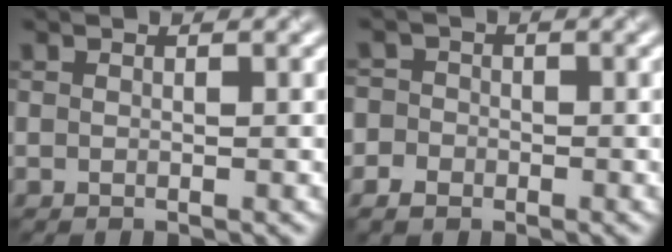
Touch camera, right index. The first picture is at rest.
{"total": 2.8, "force": [-1.1, 2.5, 0.6], "torque": [0.010, 0.004, -0.032]}